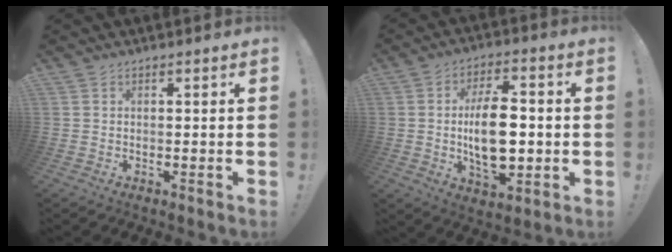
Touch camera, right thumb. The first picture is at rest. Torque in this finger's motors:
{"motor_torque": [2.12, 2.62, 1.16, -0.91, 0.57]}